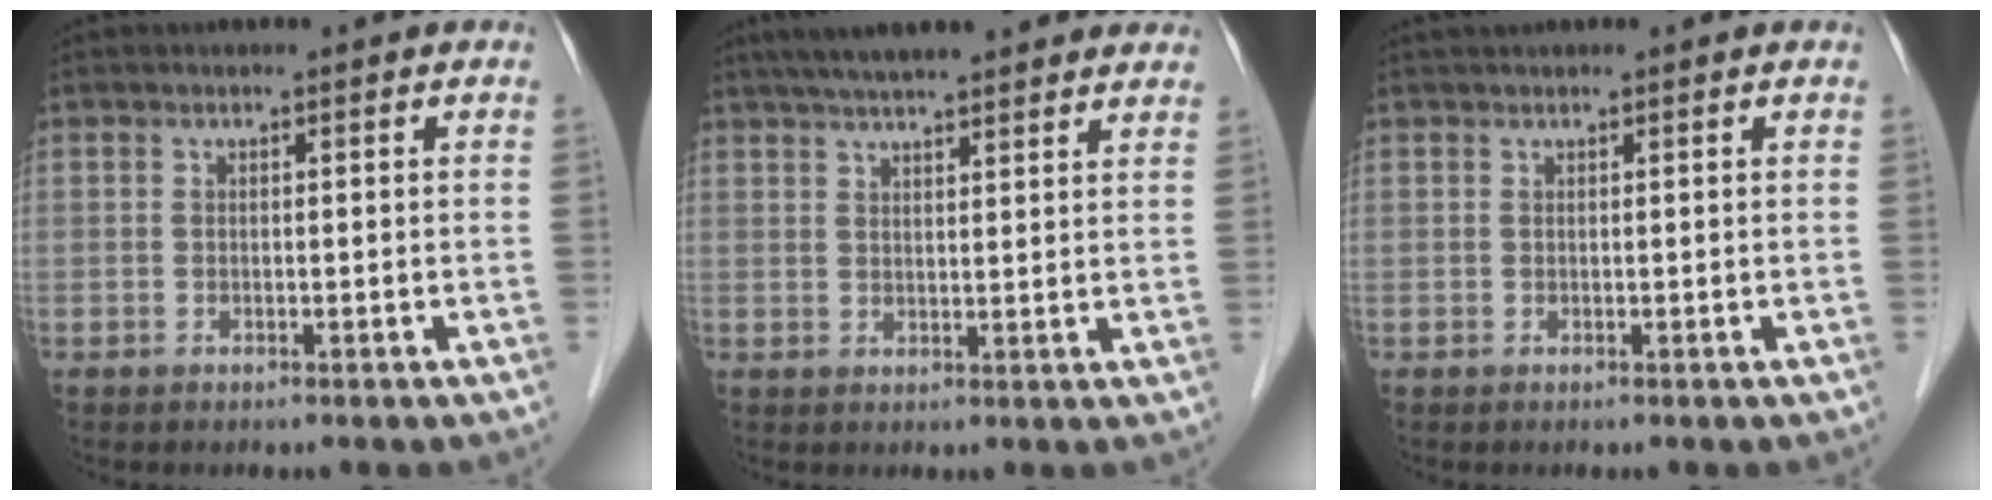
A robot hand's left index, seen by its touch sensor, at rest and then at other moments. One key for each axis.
{"total": 15.8, "fx": 13.4, "fy": 2.5, "fz": 7.9, "tx": -0.119, "ty": 0.044, "tz": 0.182}
{"total": 1.5, "fx": 1.4, "fy": 0.1, "fz": 0.6, "tx": -0.008, "ty": 0.023, "tz": 0.027}